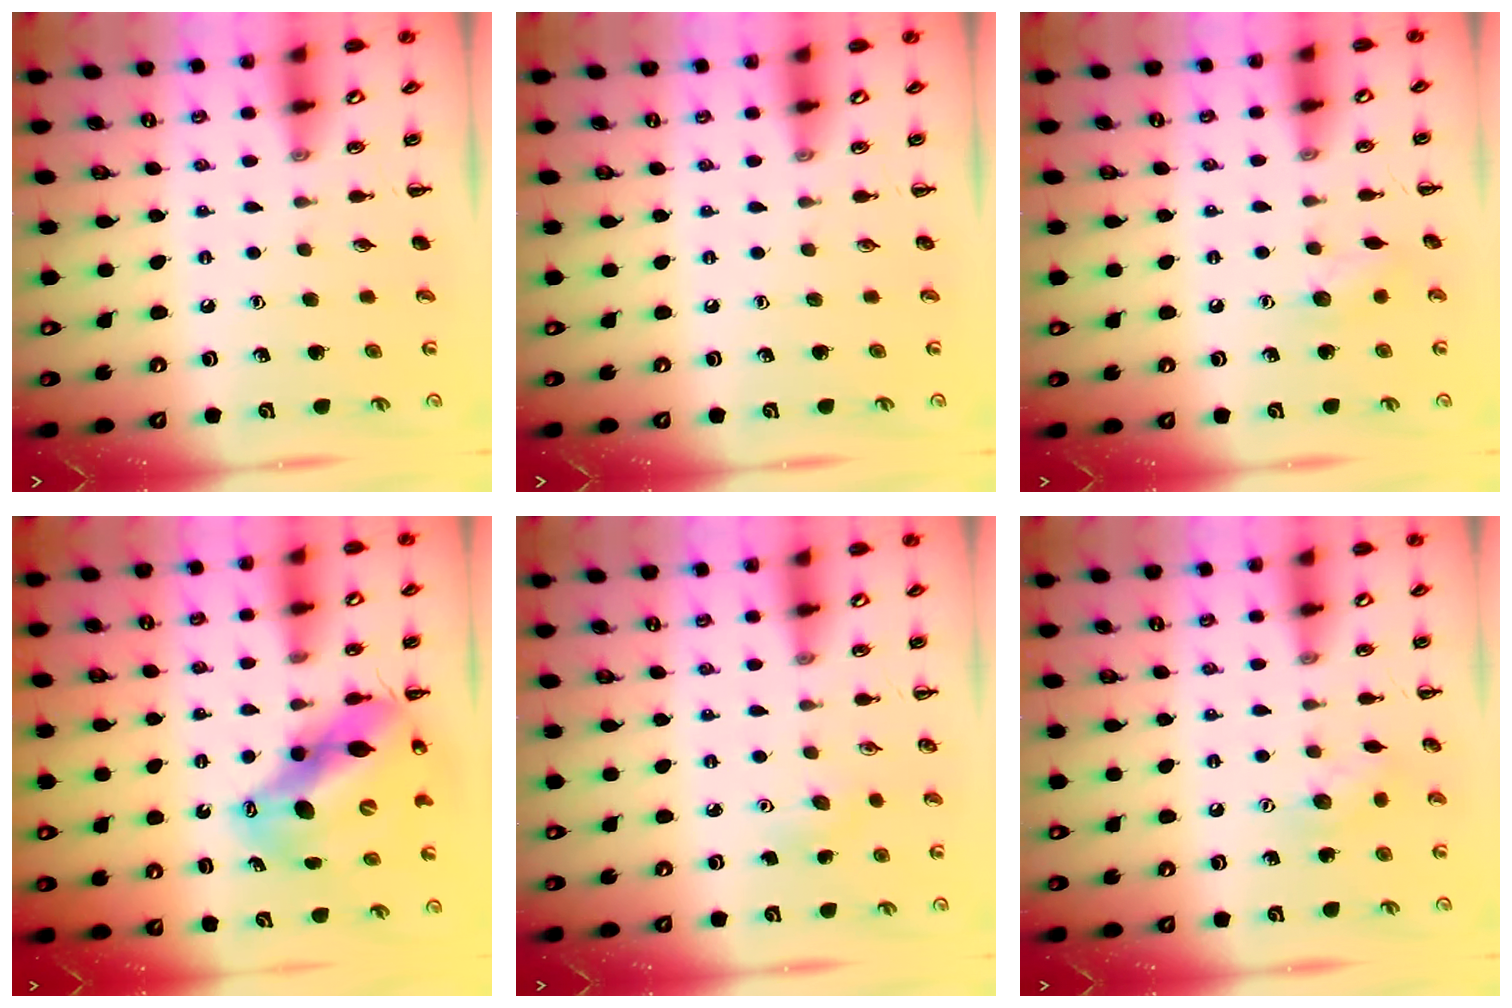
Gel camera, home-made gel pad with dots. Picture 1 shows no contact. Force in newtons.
{"total": 0.0}
{"total": 6.1, "press": 6.1, "slide": 0.9}
{"total": 14.1, "press": 13.6, "slide": 3.8}
{"total": 2.8, "press": 2.8, "slide": 0.7}
{"total": 6.5, "press": 6.5, "slide": 0.5}